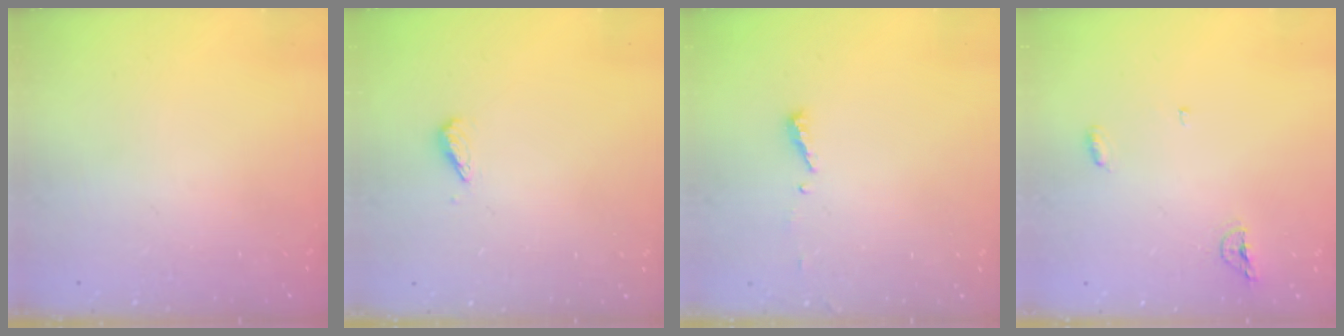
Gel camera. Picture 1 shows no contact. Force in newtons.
{"total": 3.0, "press": 2.9, "slide": 0.6}
{"total": 3.9, "press": 3.9, "slide": 0.4}
{"total": 4.8, "press": 4.7, "slide": 1.1}